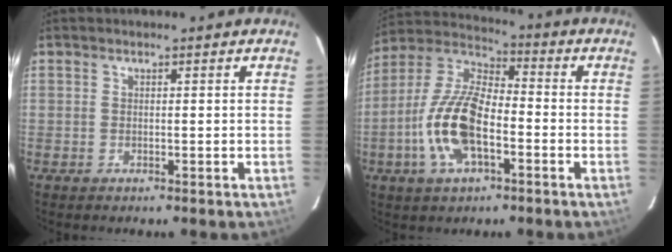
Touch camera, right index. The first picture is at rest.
{"total": 14.8, "force": [-4.6, 6.5, 12.5], "torque": [-0.266, 0.002, -0.094]}